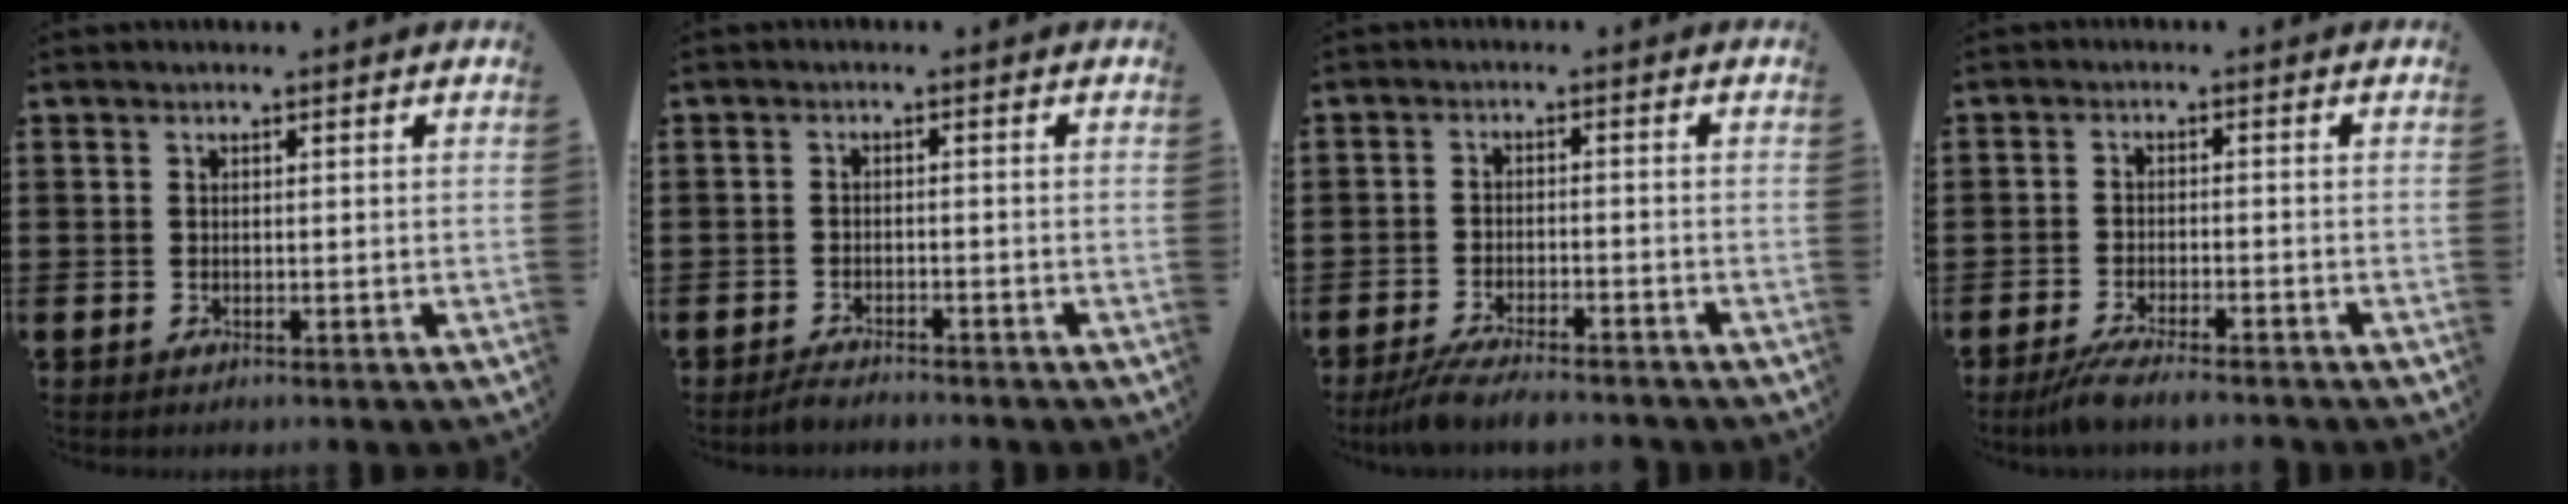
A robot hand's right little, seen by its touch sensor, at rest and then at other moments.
{"total": 1.6, "force": [-1.6, 0.1, 0.3], "torque": [-0.008, 0.003, -0.033]}
{"total": 4.1, "force": [-3.7, 0.2, 1.8], "torque": [-0.042, -0.008, -0.074]}
{"total": 3.5, "force": [-3.0, -0.1, 1.8], "torque": [-0.035, -0.007, -0.057]}